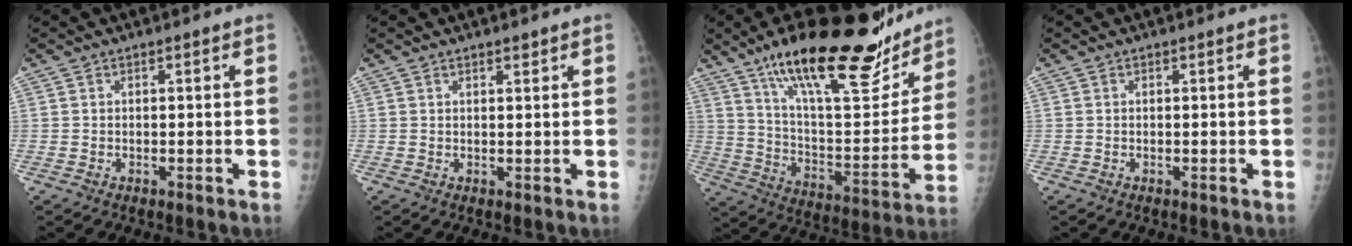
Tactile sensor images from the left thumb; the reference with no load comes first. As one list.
[{"total": 1.1, "force": [0.9, 0.3, 0.6], "torque": [-0.005, -0.006, 0.015]}, {"total": 28.2, "force": [19.9, 8.6, 18.0], "torque": [-0.239, -0.076, 0.319]}, {"total": 0.0}]